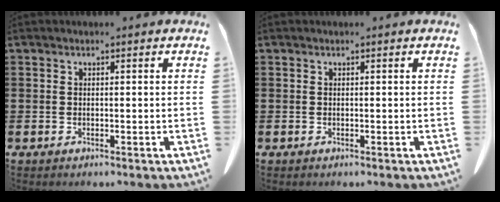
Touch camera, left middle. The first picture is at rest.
{"total": 0.0}